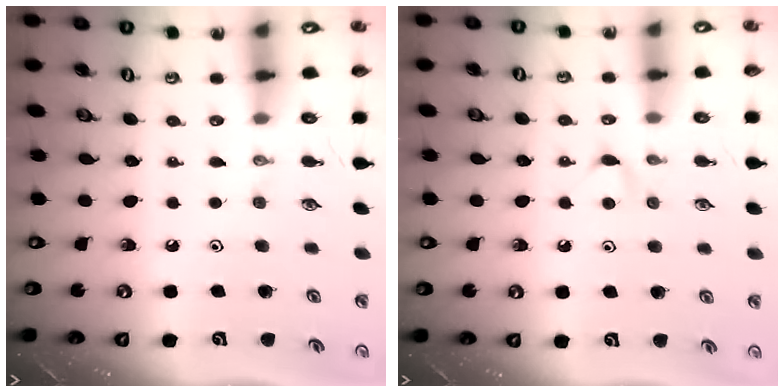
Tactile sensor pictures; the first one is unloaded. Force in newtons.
{"total": 4.2, "press": 4.2, "slide": 0.5}